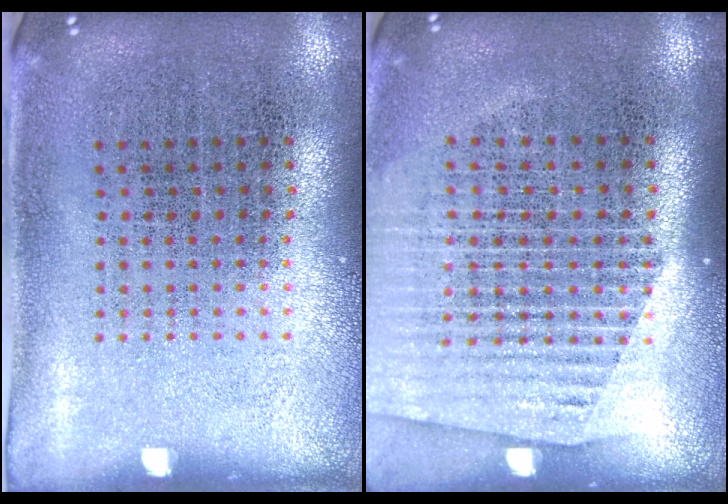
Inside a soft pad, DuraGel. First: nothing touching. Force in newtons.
{"total": 1.5, "press": 1.4, "slide": 0.5}